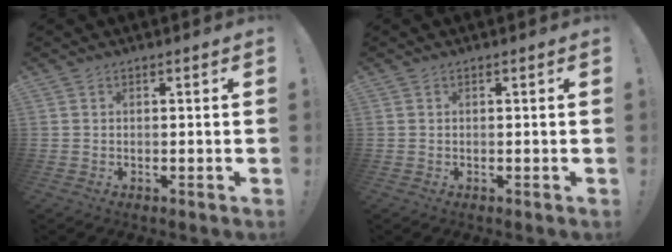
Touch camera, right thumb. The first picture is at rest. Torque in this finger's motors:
{"motor_torque": [0.03, 0.01, 0.08, 0.01, -0.02]}